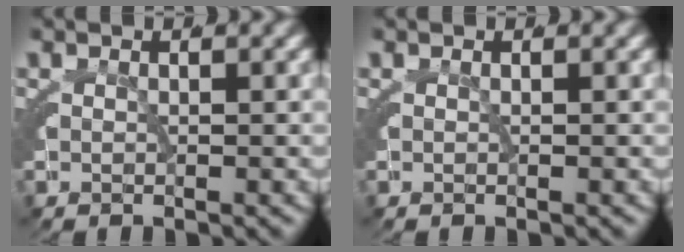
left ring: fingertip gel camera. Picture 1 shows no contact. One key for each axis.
{"total": 0.0}